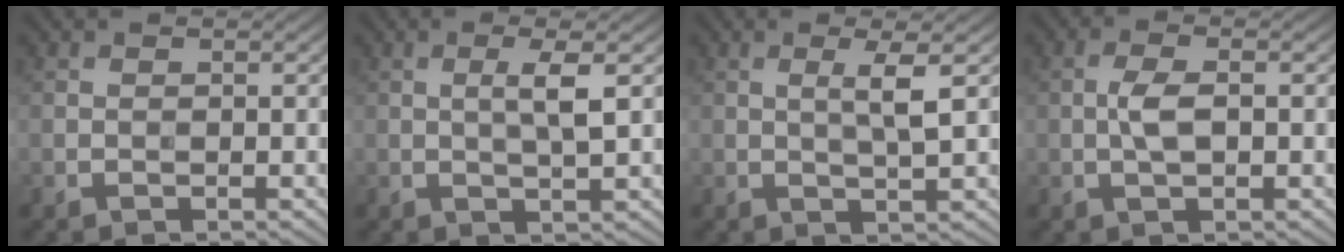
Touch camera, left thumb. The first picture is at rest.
{"total": 3.2, "force": [0.7, 0.3, 3.1], "torque": [-0.060, 0.002, 0.012]}
{"total": 3.2, "force": [0.8, 0.2, 3.1], "torque": [-0.061, 0.002, 0.016]}
{"total": 3.2, "force": [-0.2, 1.3, 3.0], "torque": [-0.067, 0.005, -0.005]}